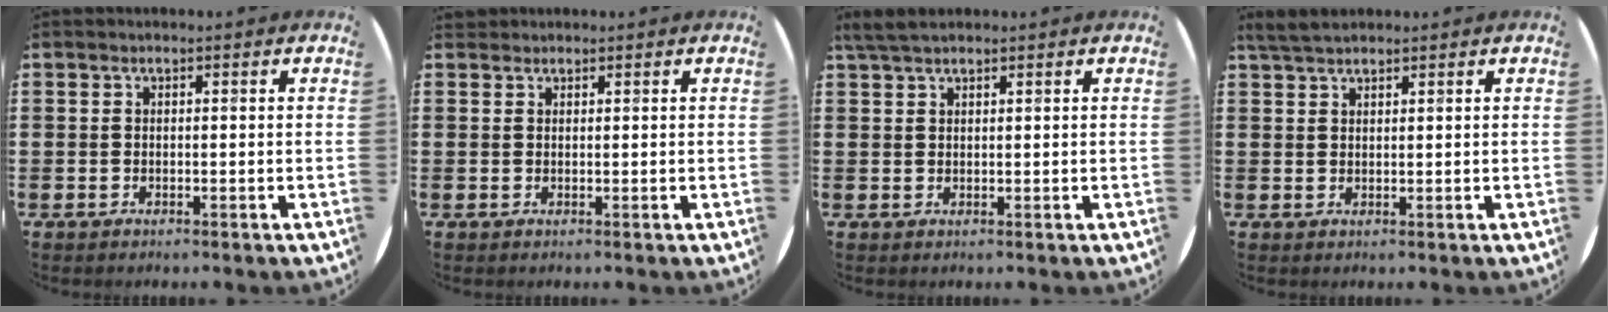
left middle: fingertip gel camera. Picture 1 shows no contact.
{"total": 0.7, "force": [0.6, 0.2, -0.1], "torque": [0.002, 0.003, 0.013]}
{"total": 2.6, "force": [2.2, 0.6, 1.4], "torque": [-0.031, 0.006, 0.041]}
{"total": 2.8, "force": [2.4, 0.6, 1.1], "torque": [-0.027, 0.004, 0.046]}